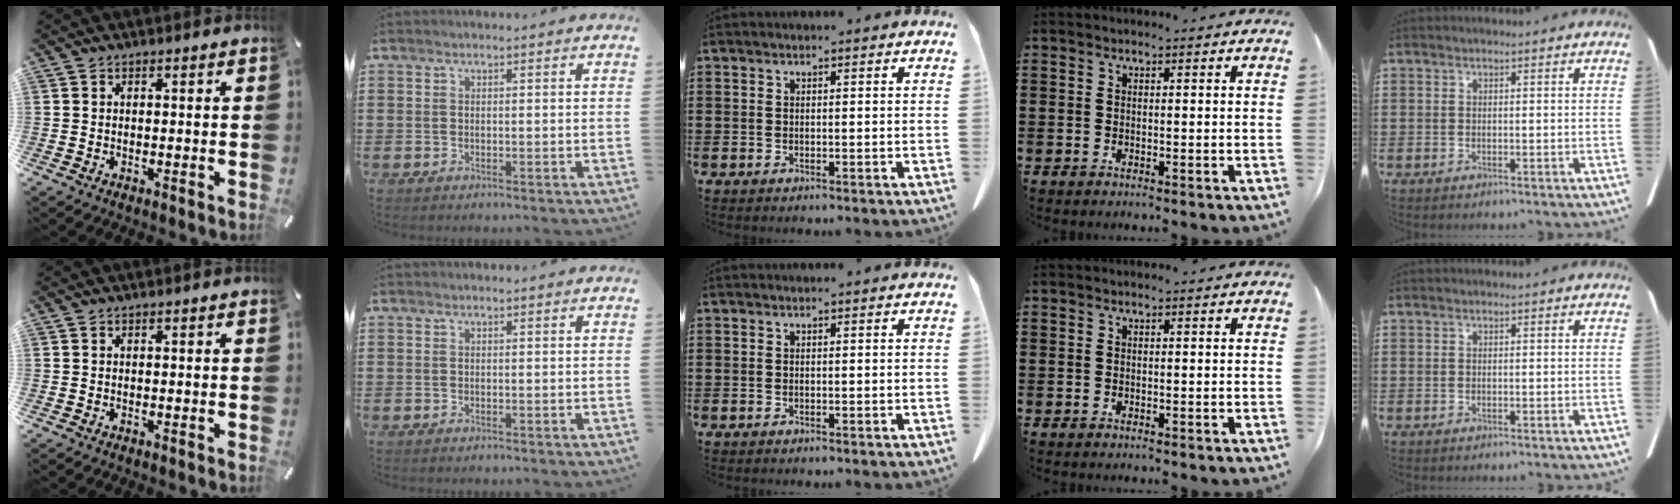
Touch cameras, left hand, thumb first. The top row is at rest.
{}